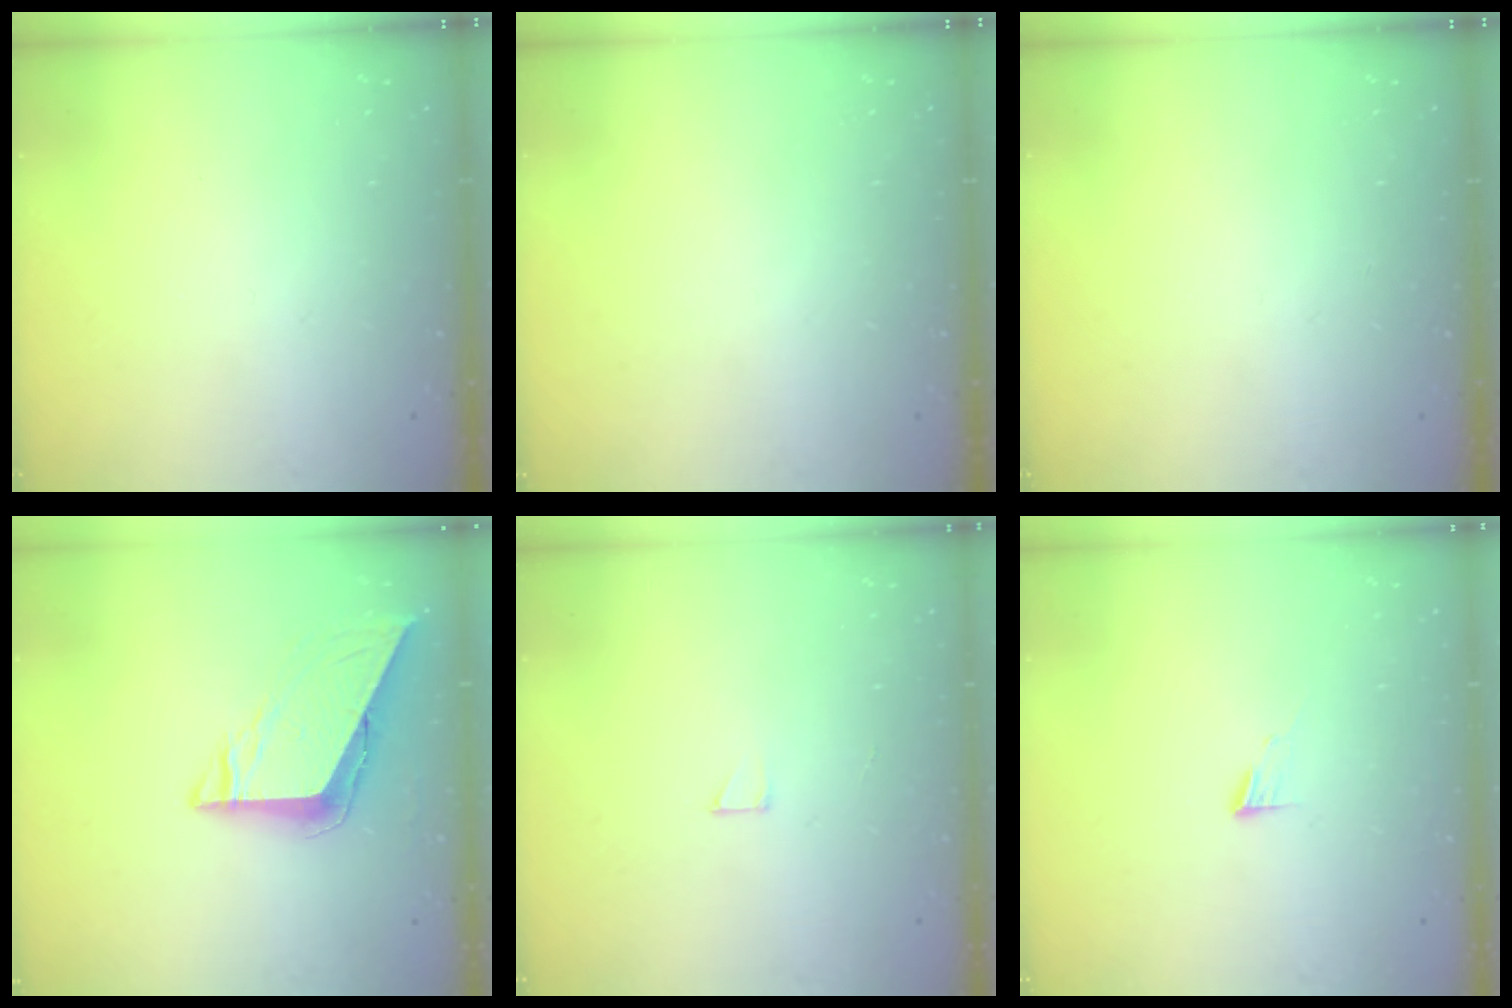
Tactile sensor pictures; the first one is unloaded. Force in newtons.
{"total": 0.0}
{"total": 0.0}
{"total": 7.8, "press": 7.8, "slide": 0.4}
{"total": 2.0, "press": 2.0, "slide": 0.0}
{"total": 5.0, "press": 4.9, "slide": 0.5}